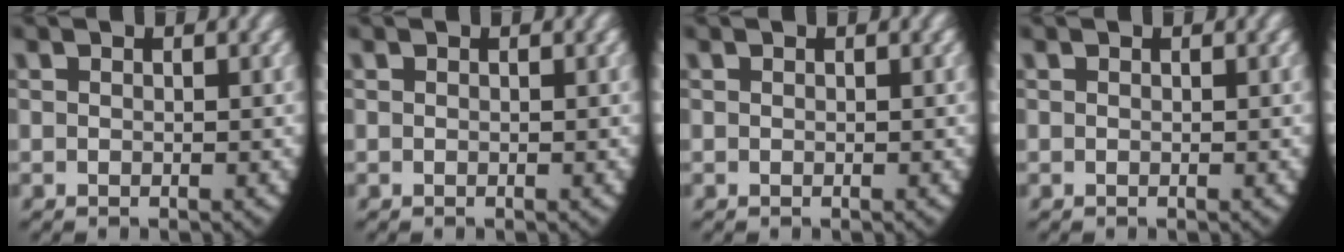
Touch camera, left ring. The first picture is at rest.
{"total": 0.0}
{"total": 0.0}
{"total": 0.0}